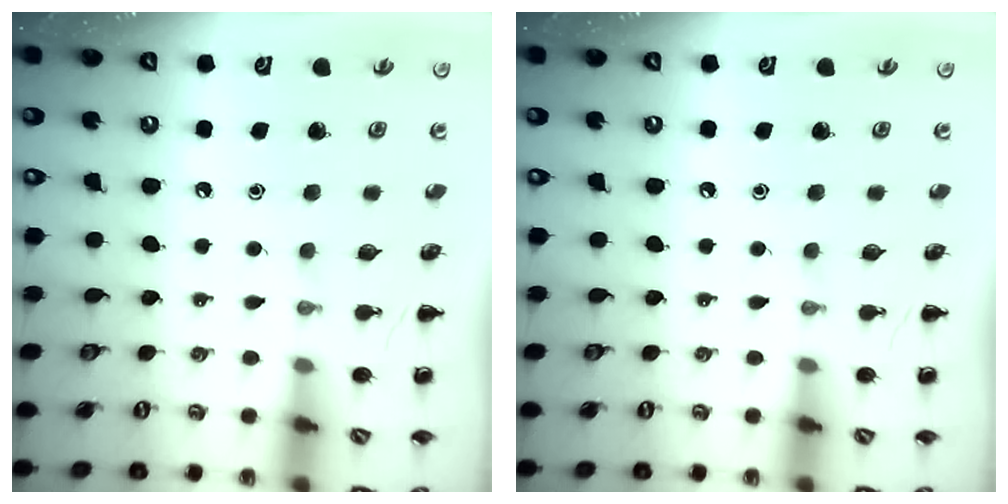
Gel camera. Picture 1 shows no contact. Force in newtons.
{"total": 0.0}